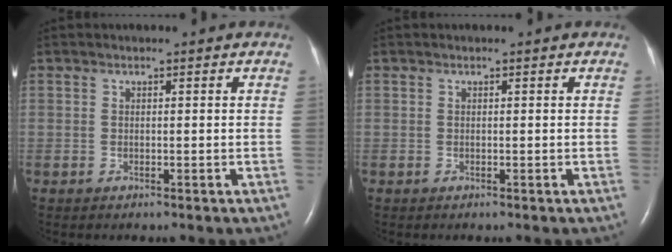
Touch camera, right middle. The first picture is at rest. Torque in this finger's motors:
{"motor_torque": [-0.01, 0.00, 0.00, 0.00]}